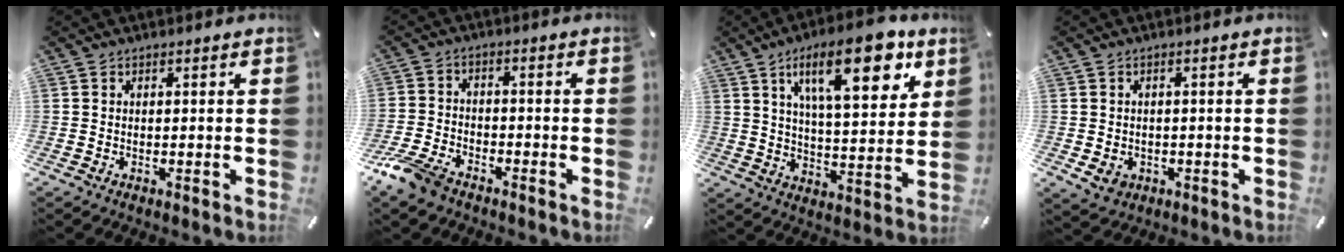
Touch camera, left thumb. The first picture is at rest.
{"total": 7.7, "force": [-6.0, 3.5, 3.2], "torque": [-0.078, 0.023, -0.118]}
{"total": 18.9, "force": [9.6, 7.2, 14.7], "torque": [-0.216, -0.031, 0.145]}
{"total": 3.3, "force": [-1.1, 2.9, 1.1], "torque": [-0.017, 0.000, -0.021]}